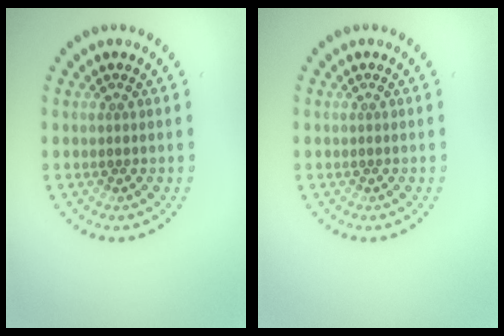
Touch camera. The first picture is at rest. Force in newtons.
{"total": 0.0}